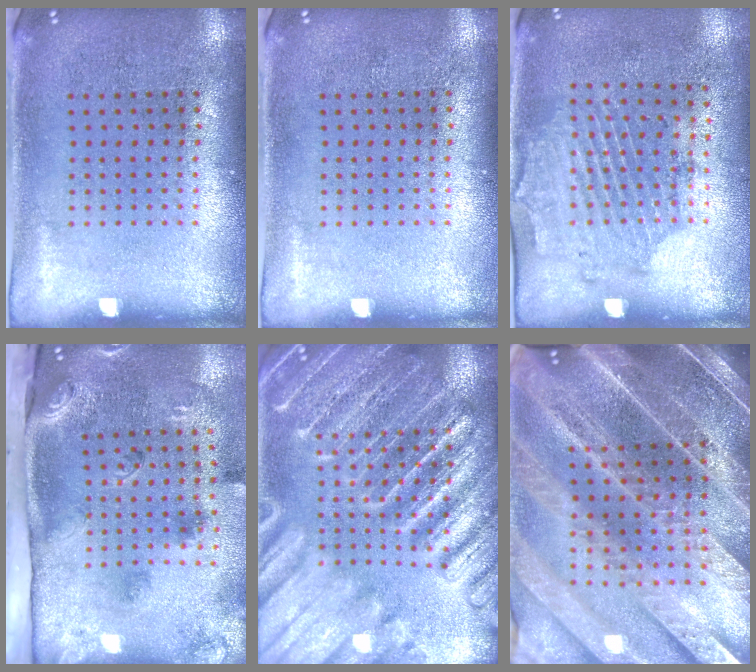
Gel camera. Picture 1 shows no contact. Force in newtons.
{"total": 0.0}
{"total": 1.7, "press": 1.2, "slide": 1.1}
{"total": 3.3, "press": 2.1, "slide": 2.6}
{"total": 6.2, "press": 6.2, "slide": 0.7}
{"total": 5.6, "press": 4.8, "slide": 3.0}